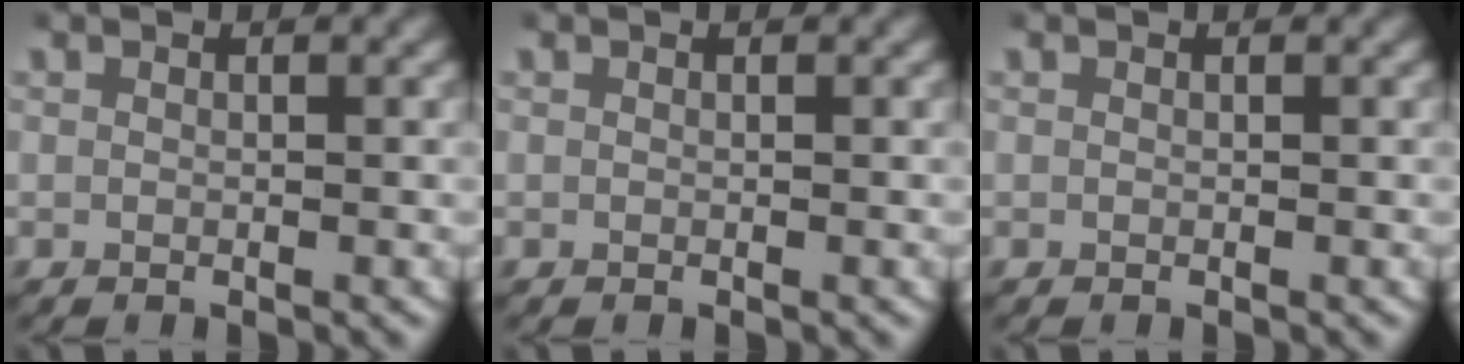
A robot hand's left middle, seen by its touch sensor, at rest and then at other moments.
{"total": 0.0}
{"total": 0.0}